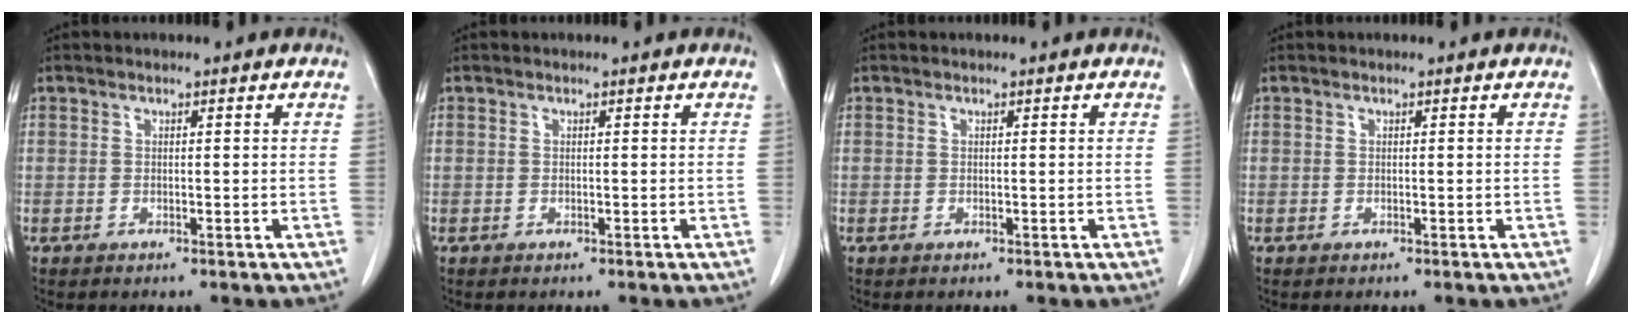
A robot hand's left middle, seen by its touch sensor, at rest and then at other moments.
{"total": 0.0}
{"total": 0.0}
{"total": 0.0}